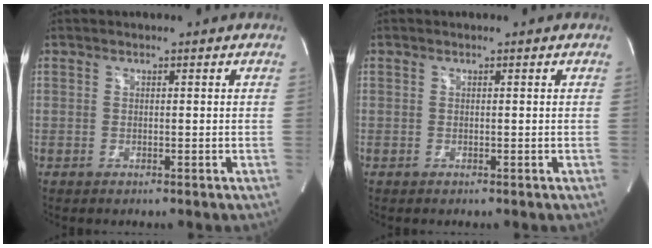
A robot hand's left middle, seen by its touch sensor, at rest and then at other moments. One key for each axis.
{"total": 0.0}